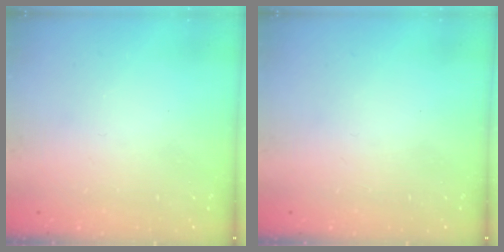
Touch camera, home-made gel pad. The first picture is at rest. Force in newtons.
{"total": 0.0}